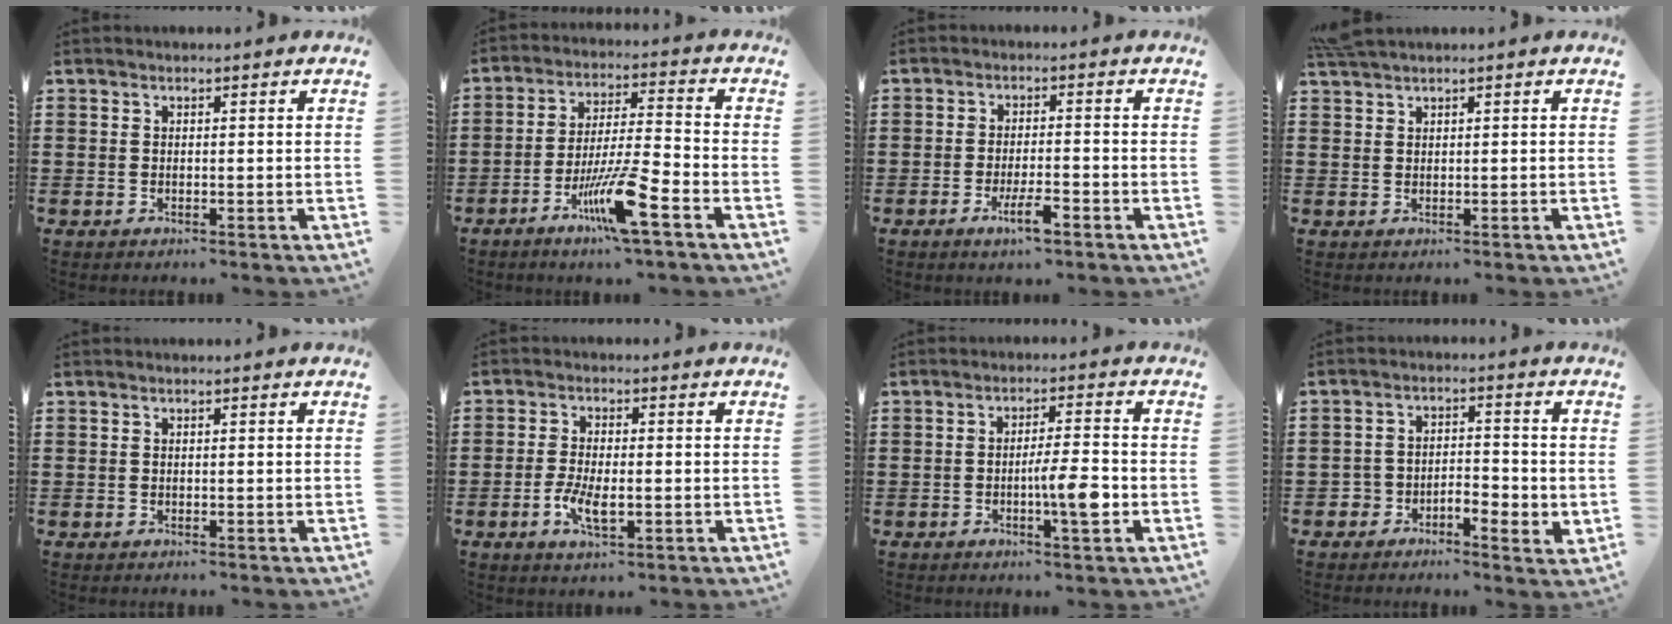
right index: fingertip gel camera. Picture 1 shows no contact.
{"total": 10.2, "force": [-5.4, 1.0, 8.7], "torque": [-0.170, -0.001, -0.099]}
{"total": 4.9, "force": [-2.7, 1.0, 3.9], "torque": [-0.082, -0.007, -0.051]}
{"total": 1.4, "force": [1.3, -0.2, 0.5], "torque": [-0.014, -0.001, 0.026]}
{"total": 0.0}
{"total": 4.9, "force": [-1.5, 2.0, 4.2], "torque": [-0.092, -0.003, -0.031]}
{"total": 6.4, "force": [-1.5, 0.8, 6.2], "torque": [-0.110, -0.005, -0.029]}
{"total": 3.7, "force": [-2.4, 2.0, 1.9], "torque": [-0.037, 0.009, -0.049]}